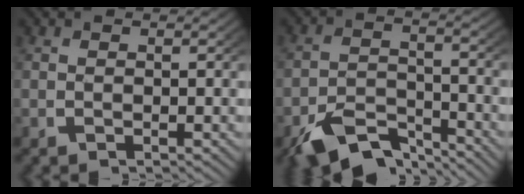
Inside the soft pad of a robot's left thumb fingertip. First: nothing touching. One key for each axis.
{"total": 7.4, "fx": -5.5, "fy": 3.2, "fz": 3.8, "tx": -0.064, "ty": -0.022, "tz": -0.091}